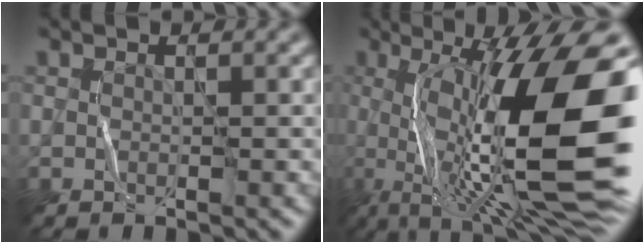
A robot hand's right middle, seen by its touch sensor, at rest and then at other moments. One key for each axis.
{"total": 15.4, "fx": -0.1, "fy": 4.1, "fz": 14.9, "tx": -0.226, "ty": 0.010, "tz": 0.004}